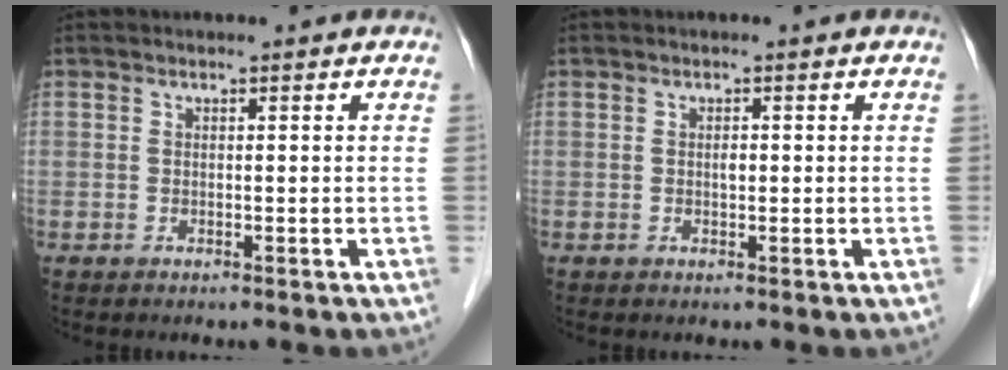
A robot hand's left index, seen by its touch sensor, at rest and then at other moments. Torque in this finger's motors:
{"motor_torque": [0.26, 0.19, 0.02, 0.00]}